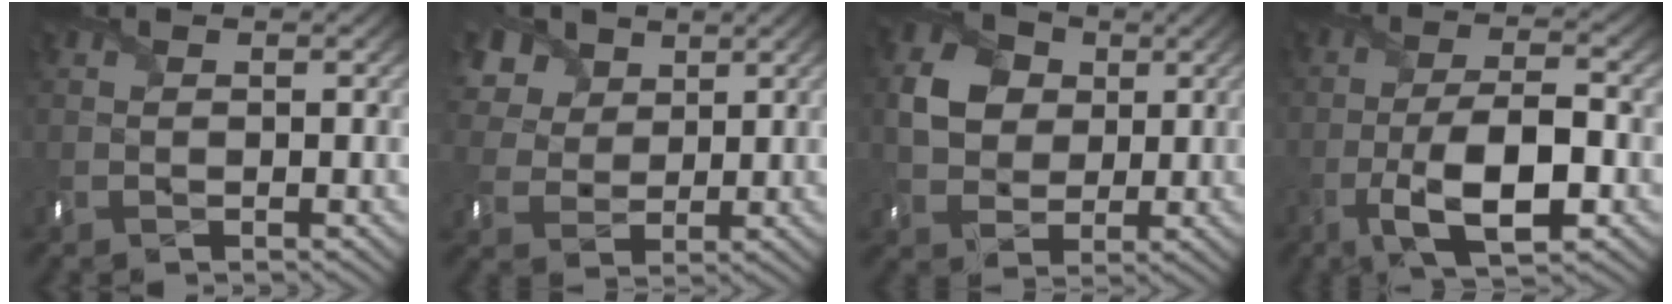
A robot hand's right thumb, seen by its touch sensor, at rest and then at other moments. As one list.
[{"total": 8.0, "force": [4.3, 5.5, 3.8], "torque": [-0.128, 0.016, 0.075]}, {"total": 6.7, "force": [1.5, 5.6, 3.3], "torque": [-0.080, 0.005, 0.016]}, {"total": 8.9, "force": [-3.5, 3.1, 7.6], "torque": [-0.137, -0.003, -0.067]}]